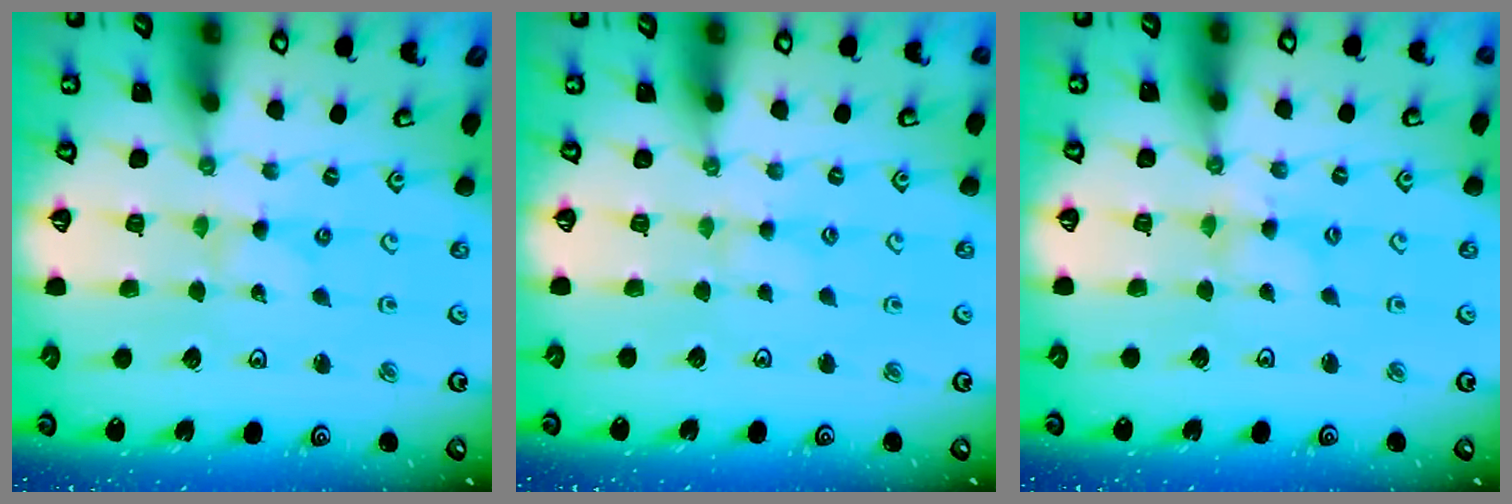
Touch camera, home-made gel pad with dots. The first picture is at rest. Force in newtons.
{"total": 2.4, "press": 2.3, "slide": 0.3}
{"total": 1.3, "press": 1.3, "slide": 0.3}